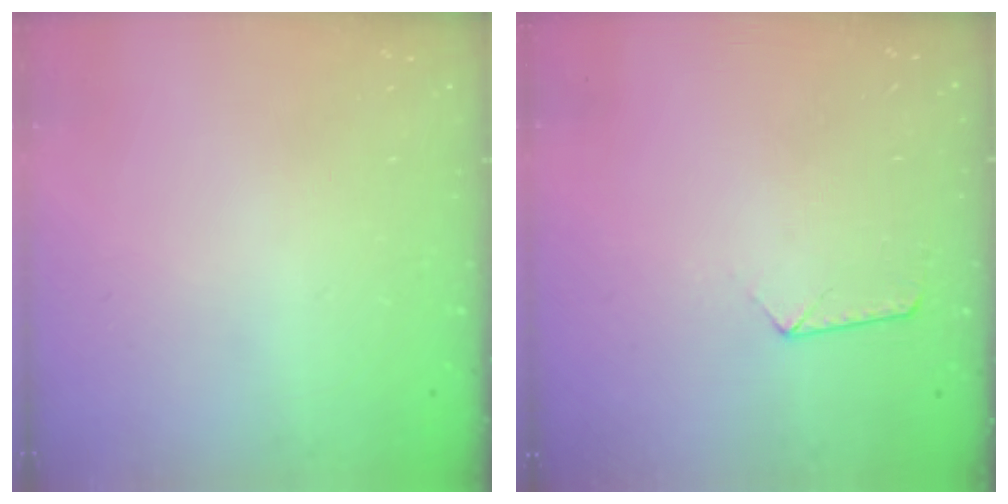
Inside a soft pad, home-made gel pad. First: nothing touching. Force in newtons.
{"total": 8.9, "press": 8.8, "slide": 0.5}